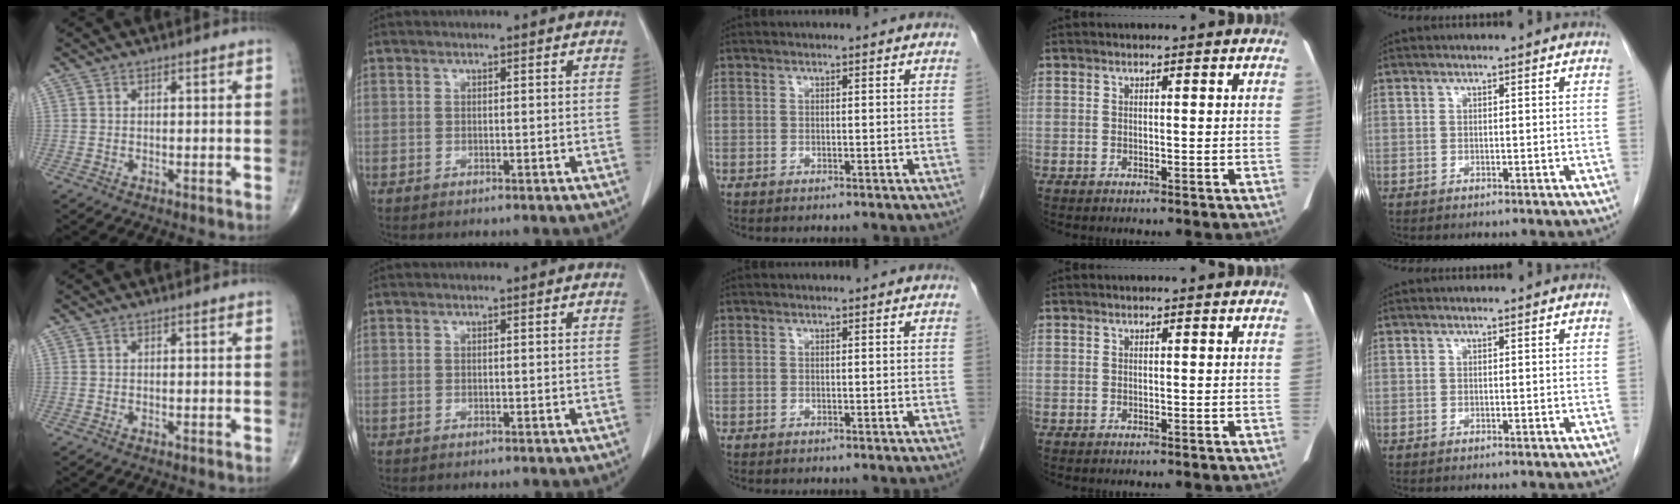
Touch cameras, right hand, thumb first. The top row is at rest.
{}